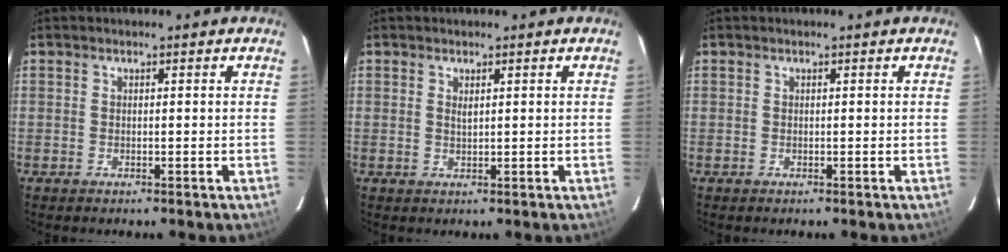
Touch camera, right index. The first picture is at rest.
{"total": 0.8, "force": [0.4, 0.0, 0.7], "torque": [-0.014, 0.000, 0.008]}
{"total": 0.0}